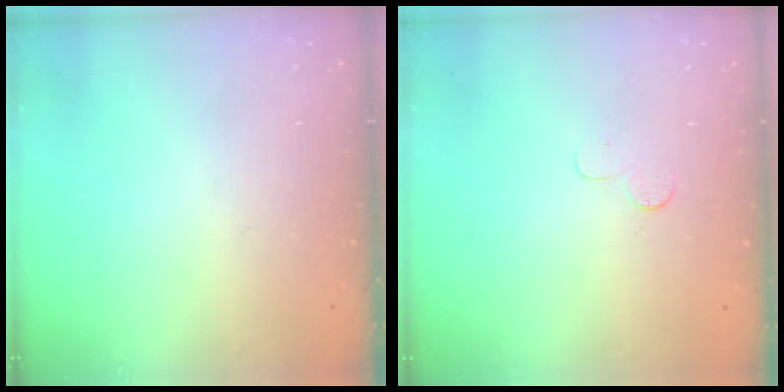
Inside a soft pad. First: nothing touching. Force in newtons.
{"total": 2.6, "press": 2.6, "slide": 0.2}